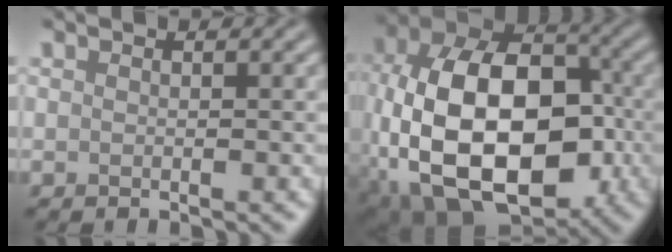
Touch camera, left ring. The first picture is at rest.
{"total": 17.2, "force": [-3.5, 10.8, 13.0], "torque": [-0.238, 0.002, -0.063]}